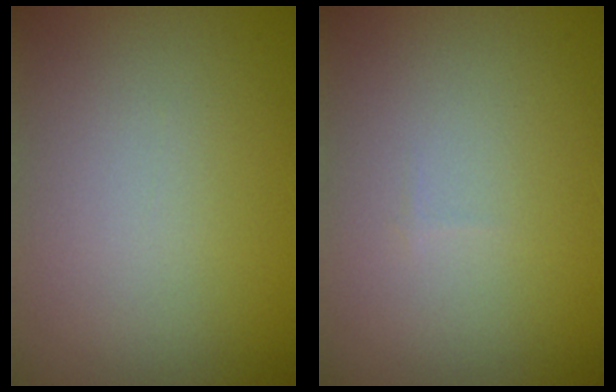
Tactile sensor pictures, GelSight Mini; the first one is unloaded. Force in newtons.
{"total": 0.0}